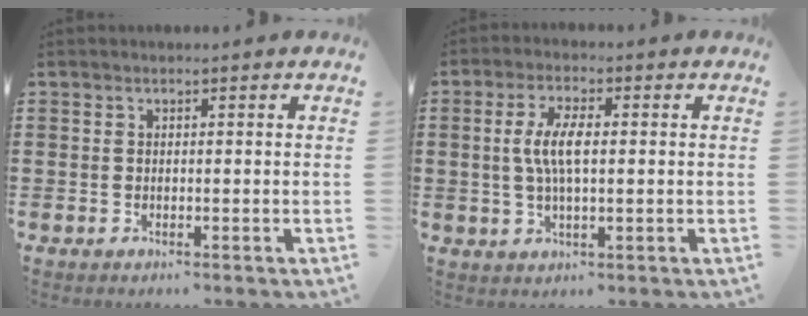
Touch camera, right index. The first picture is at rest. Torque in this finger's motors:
{"motor_torque": [0.35, -0.16, 0.41, 0.10]}